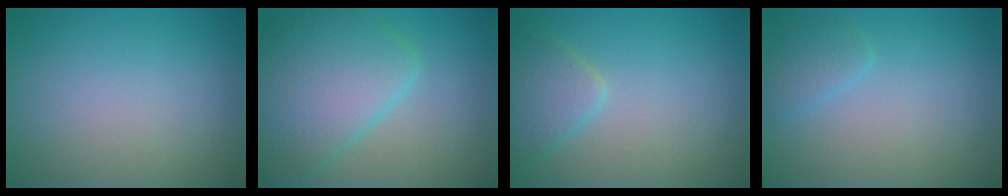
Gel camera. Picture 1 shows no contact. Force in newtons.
{"total": 7.3, "press": 7.3, "slide": 0.3}
{"total": 2.9, "press": 2.9, "slide": 0.0}
{"total": 1.6, "press": 1.6, "slide": 0.2}